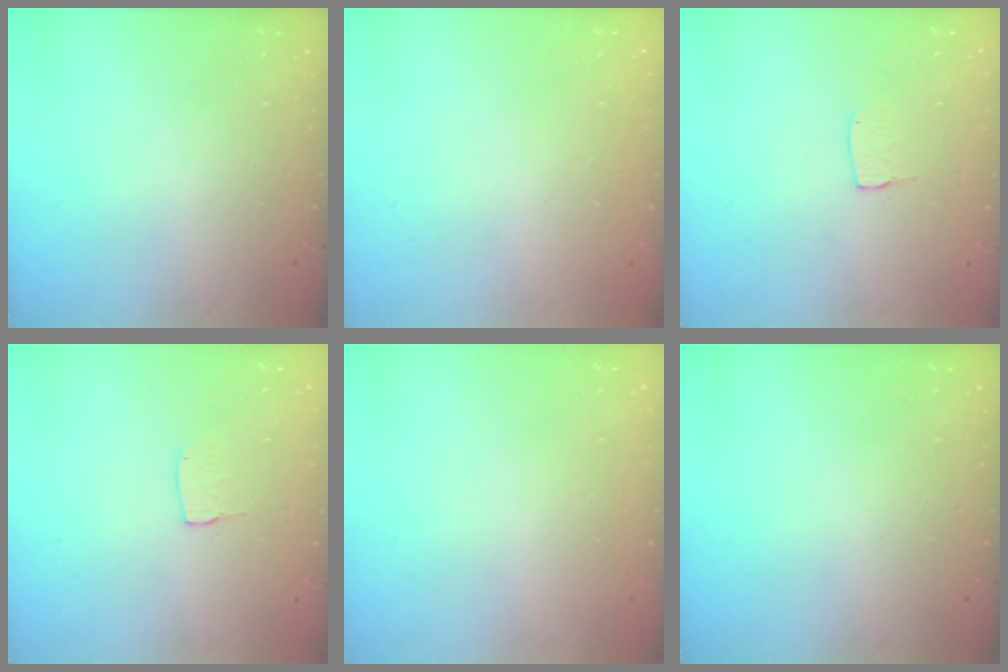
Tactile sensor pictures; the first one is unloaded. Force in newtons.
{"total": 0.0}
{"total": 3.3, "press": 3.3, "slide": 0.1}
{"total": 3.3, "press": 3.3, "slide": 0.1}
{"total": 0.0}
{"total": 0.0}